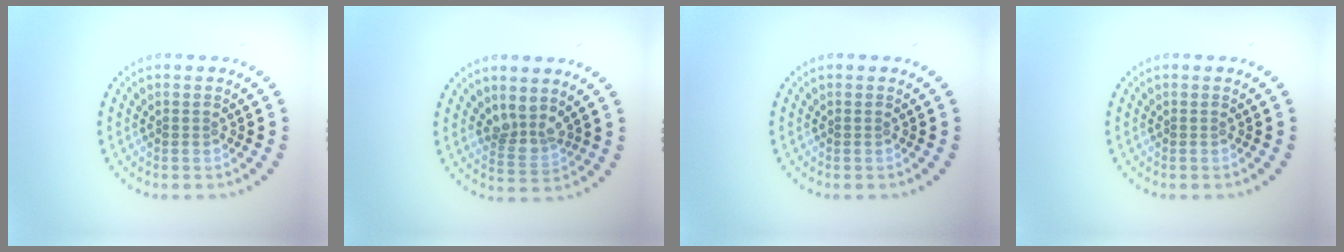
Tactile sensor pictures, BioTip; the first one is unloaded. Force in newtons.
{"total": 2.4, "press": 2.0, "slide": 1.4}
{"total": 0.0}
{"total": 0.0}